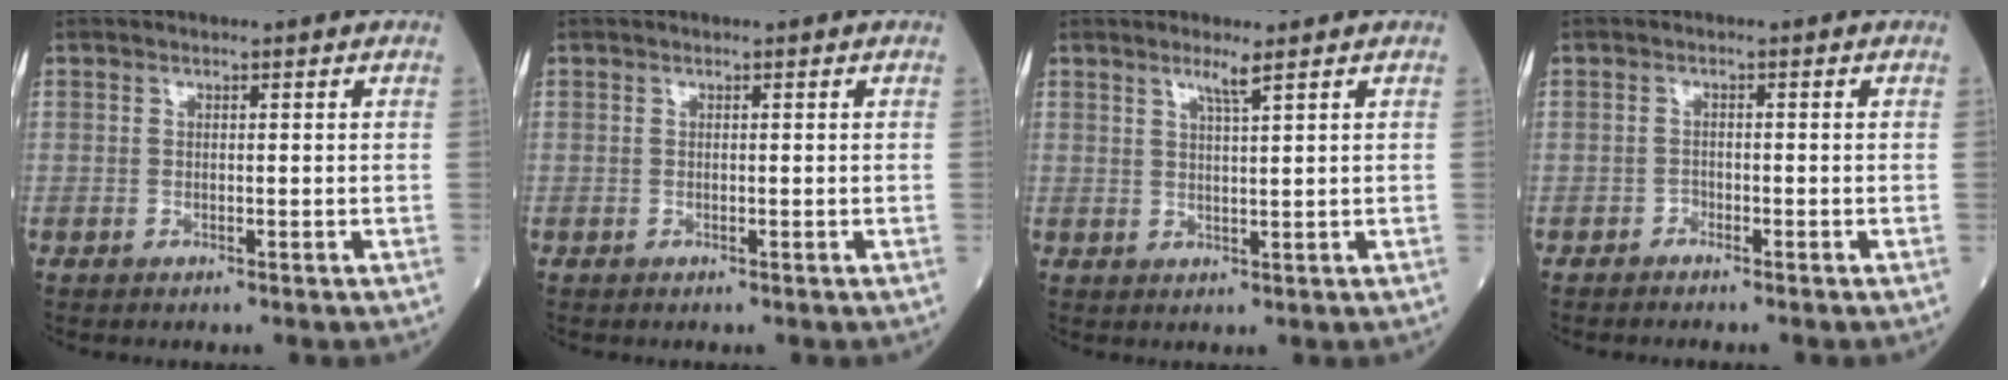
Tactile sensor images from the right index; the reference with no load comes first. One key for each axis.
{"total": 0.0}
{"total": 2.4, "fx": 1.6, "fy": -0.5, "fz": 1.7, "tx": -0.032, "ty": -0.004, "tz": 0.031}
{"total": 1.0, "fx": -0.9, "fy": 0.3, "fz": 0.0, "tx": 0.006, "ty": 0.003, "tz": -0.022}